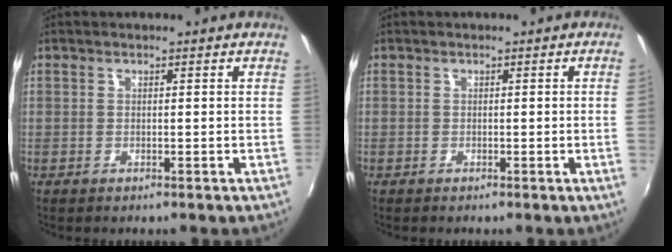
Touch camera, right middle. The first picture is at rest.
{"total": 1.0, "force": [-0.1, -0.6, 0.8], "torque": [-0.006, -0.007, -0.002]}